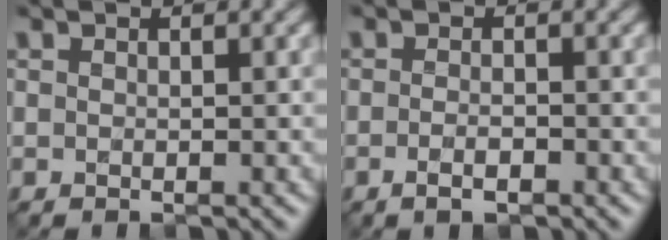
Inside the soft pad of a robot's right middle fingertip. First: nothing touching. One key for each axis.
{"total": 1.7, "fx": -0.9, "fy": 0.5, "fz": 1.4, "tx": -0.026, "ty": -0.003, "tz": -0.017}